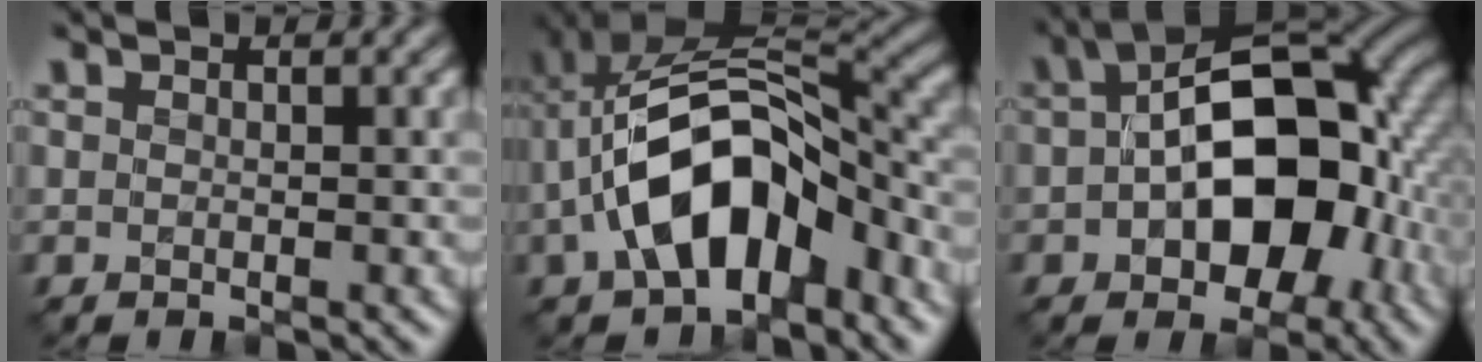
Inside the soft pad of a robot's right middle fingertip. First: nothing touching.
{"total": 12.2, "force": [-3.3, 7.1, 9.4], "torque": [-0.166, 0.007, -0.062]}
{"total": 14.0, "force": [-0.7, 8.4, 11.2], "torque": [-0.162, 0.007, -0.010]}